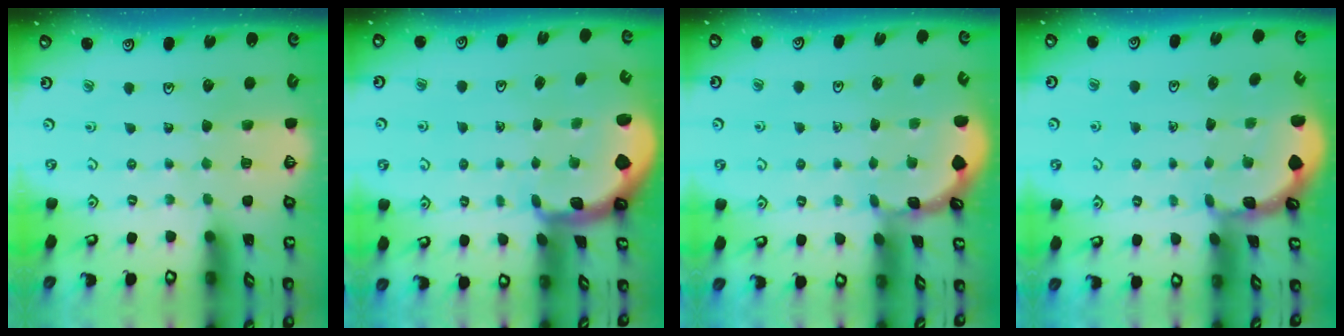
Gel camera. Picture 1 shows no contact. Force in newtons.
{"total": 1.7, "press": 1.7, "slide": 0.4}
{"total": 1.2, "press": 1.1, "slide": 0.2}
{"total": 1.5, "press": 1.5, "slide": 0.1}